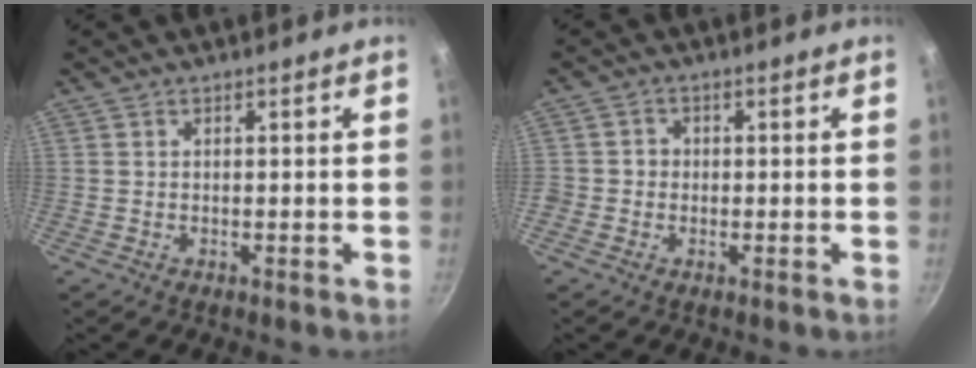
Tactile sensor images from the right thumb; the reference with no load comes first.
{"total": 2.3, "force": [-0.5, 2.2, 0.5], "torque": [0.005, 0.007, -0.013]}